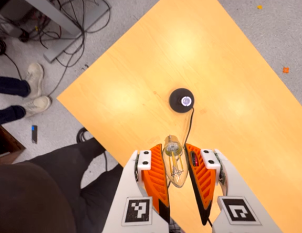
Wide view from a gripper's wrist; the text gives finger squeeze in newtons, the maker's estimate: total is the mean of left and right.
{"total": 13.7, "left": 15.0, "right": 12.5}